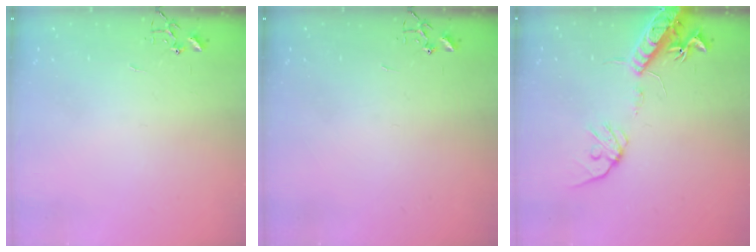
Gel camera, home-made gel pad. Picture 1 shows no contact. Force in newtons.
{"total": 0.0}
{"total": 16.4, "press": 16.1, "slide": 3.0}